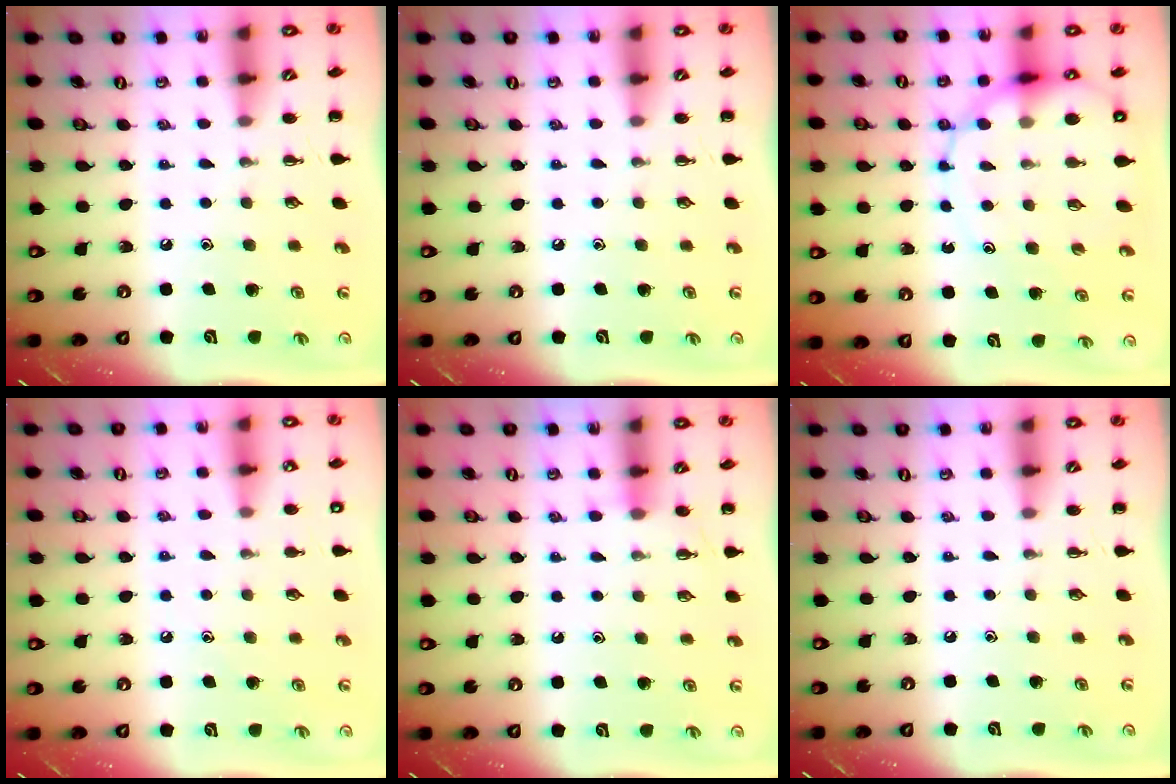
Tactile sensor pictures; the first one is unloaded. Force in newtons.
{"total": 0.0}
{"total": 12.8, "press": 12.5, "slide": 3.0}
{"total": 8.3, "press": 8.0, "slide": 2.3}
{"total": 4.5, "press": 4.3, "slide": 1.4}
{"total": 0.0}